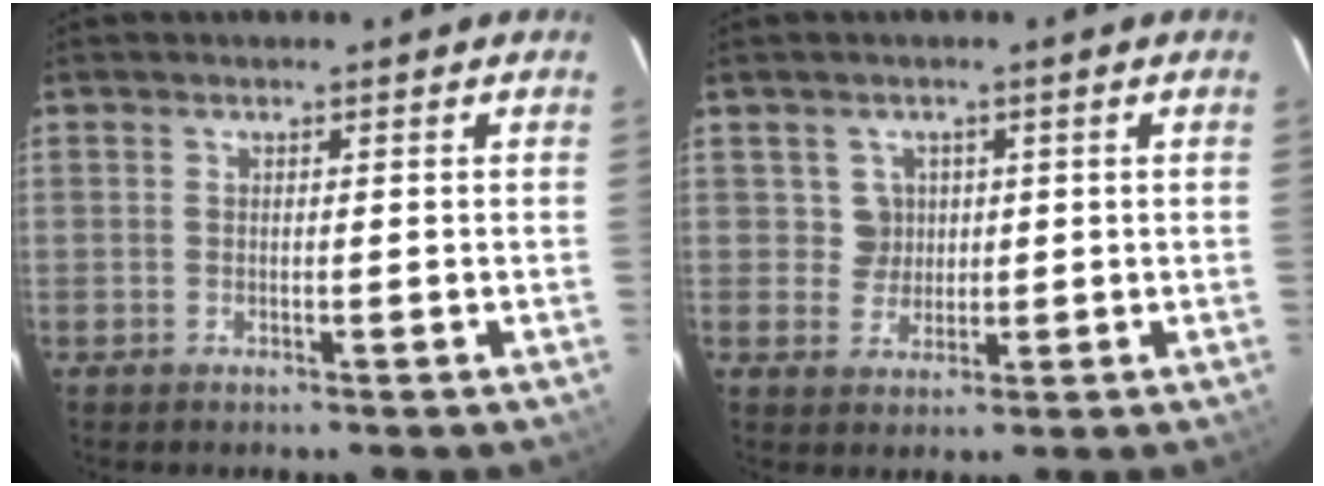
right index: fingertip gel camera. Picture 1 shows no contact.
{"total": 3.7, "force": [1.0, 3.6, 0.1], "torque": [0.005, 0.011, 0.019]}